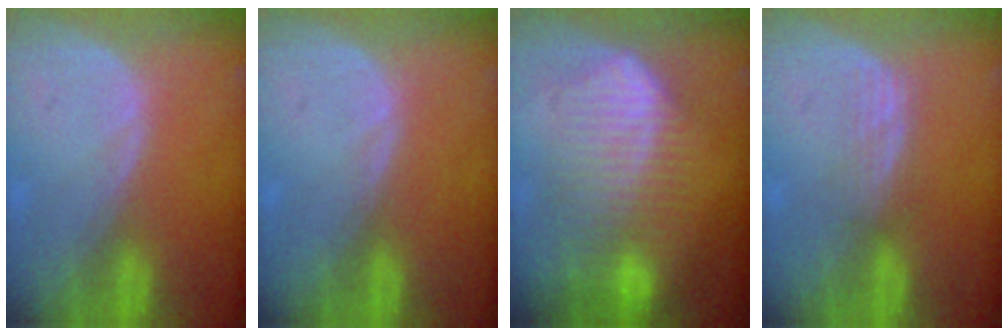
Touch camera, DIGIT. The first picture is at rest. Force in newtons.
{"total": 0.6, "press": 0.4, "slide": 0.4}
{"total": 9.5, "press": 9.5, "slide": 0.7}
{"total": 2.8, "press": 2.6, "slide": 1.0}